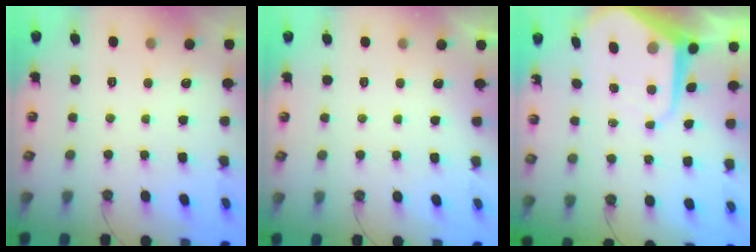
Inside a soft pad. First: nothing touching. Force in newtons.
{"total": 0.0}
{"total": 10.6, "press": 10.6, "slide": 0.9}